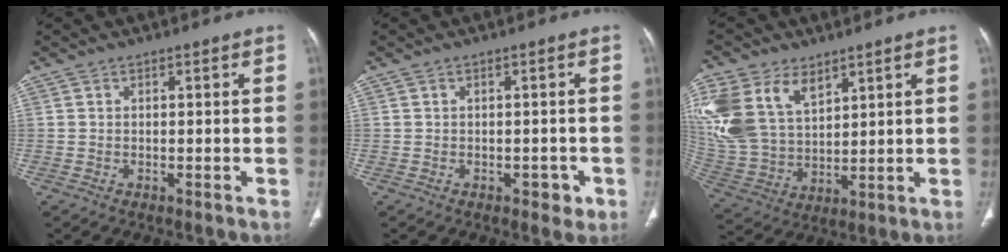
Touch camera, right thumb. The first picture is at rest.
{"total": 2.5, "force": [-1.1, 1.7, 1.5], "torque": [-0.003, 0.004, -0.010]}
{"total": 18.4, "force": [8.8, 11.7, 11.1], "torque": [-0.239, -0.016, 0.182]}